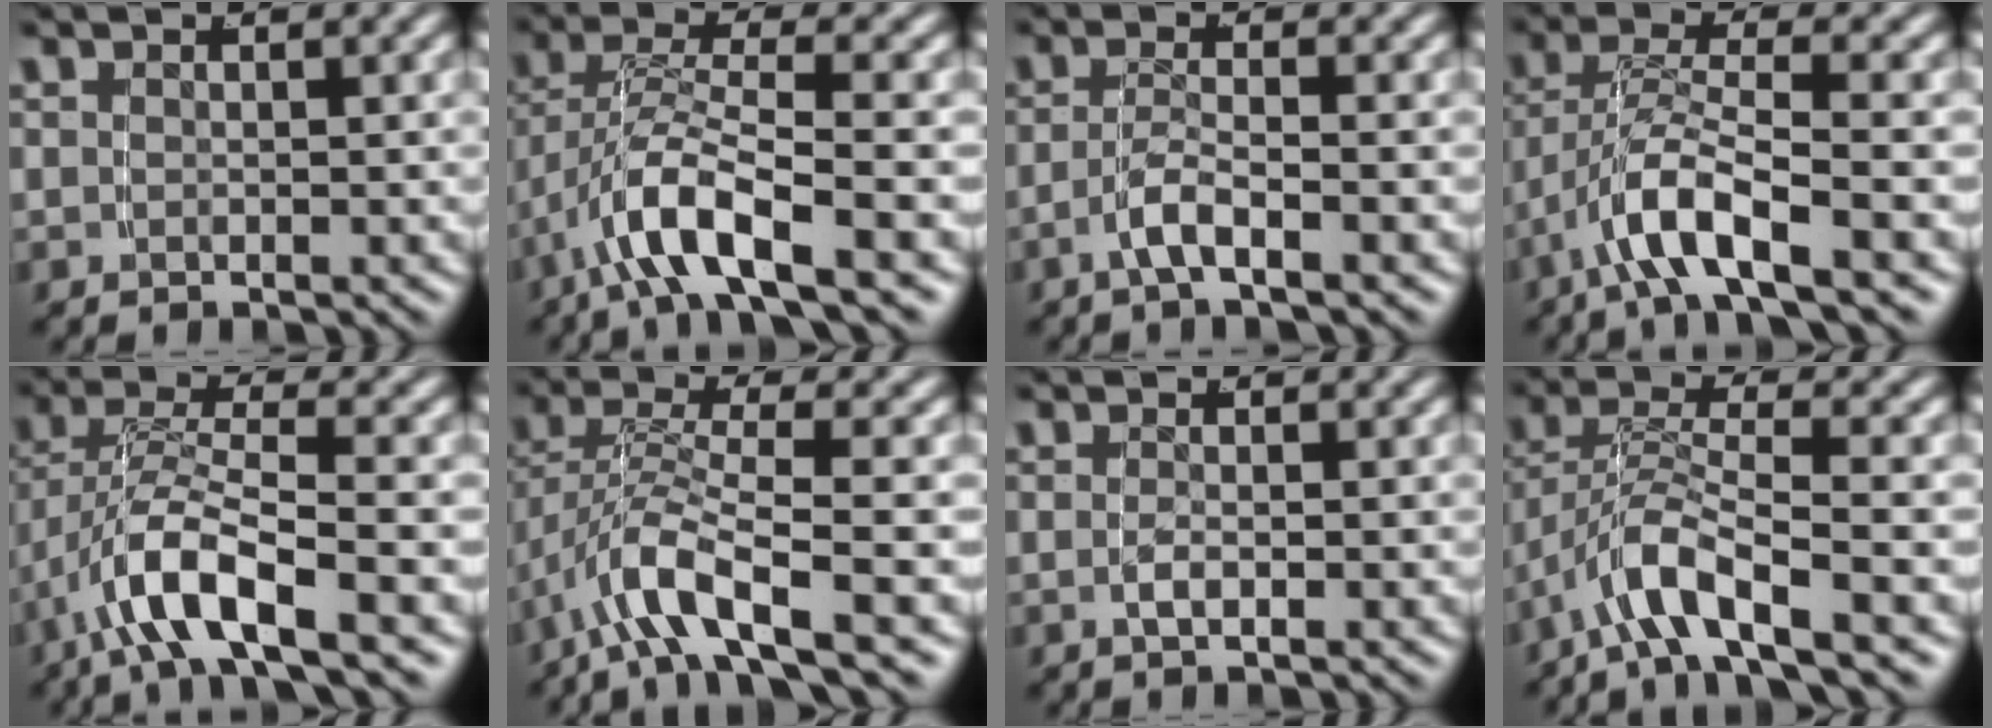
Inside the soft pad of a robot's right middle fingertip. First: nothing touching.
{"total": 5.2, "force": [-1.8, 1.6, 4.6], "torque": [-0.104, -0.017, -0.019]}
{"total": 2.4, "force": [-1.6, -0.3, 1.8], "torque": [-0.032, -0.005, -0.027]}
{"total": 4.5, "force": [-1.9, 1.0, 4.0], "torque": [-0.087, -0.012, -0.023]}
{"total": 5.4, "force": [-1.7, 1.8, 4.8], "torque": [-0.104, -0.017, -0.017]}
{"total": 5.2, "force": [-2.0, 1.7, 4.5], "torque": [-0.112, -0.022, -0.017]}
{"total": 1.1, "force": [-0.6, -0.5, 0.8], "torque": [-0.016, -0.004, -0.005]}
{"total": 4.8, "force": [-1.9, 1.9, 4.0], "torque": [-0.097, -0.014, -0.023]}